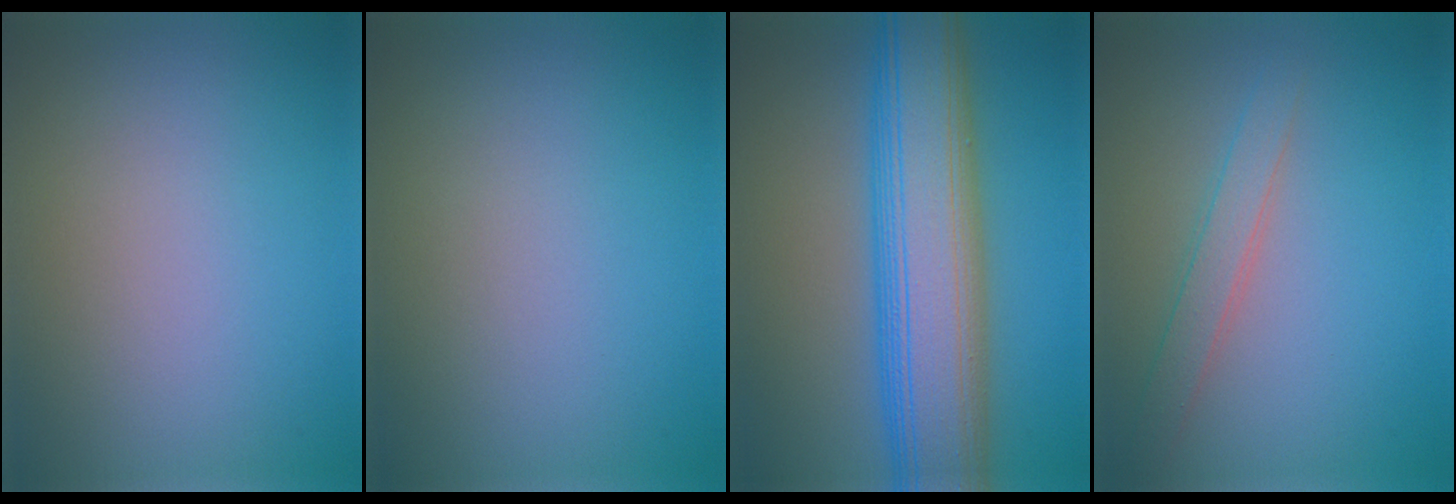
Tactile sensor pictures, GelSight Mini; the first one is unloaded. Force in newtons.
{"total": 0.0}
{"total": 12.0, "press": 12.0, "slide": 0.2}
{"total": 2.3, "press": 2.3, "slide": 0.1}